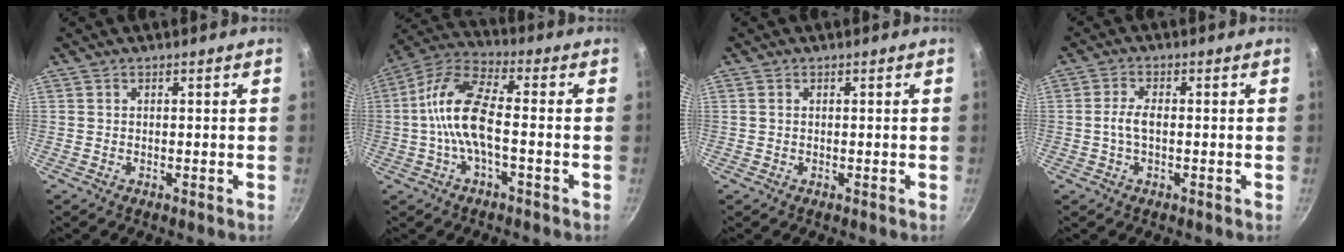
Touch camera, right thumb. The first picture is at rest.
{"total": 11.8, "force": [-1.7, 4.6, 10.7], "torque": [-0.217, 0.037, -0.051]}
{"total": 0.7, "force": [0.2, 0.5, 0.5], "torque": [-0.010, 0.001, 0.002]}
{"total": 3.5, "force": [-0.3, 1.6, 3.1], "torque": [-0.065, 0.011, -0.010]}